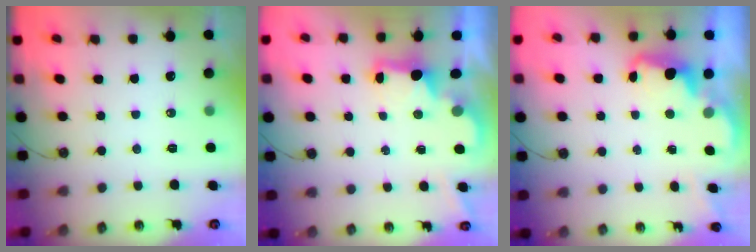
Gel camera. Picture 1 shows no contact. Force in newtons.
{"total": 2.1, "press": 2.0, "slide": 0.7}
{"total": 2.3, "press": 2.2, "slide": 0.7}